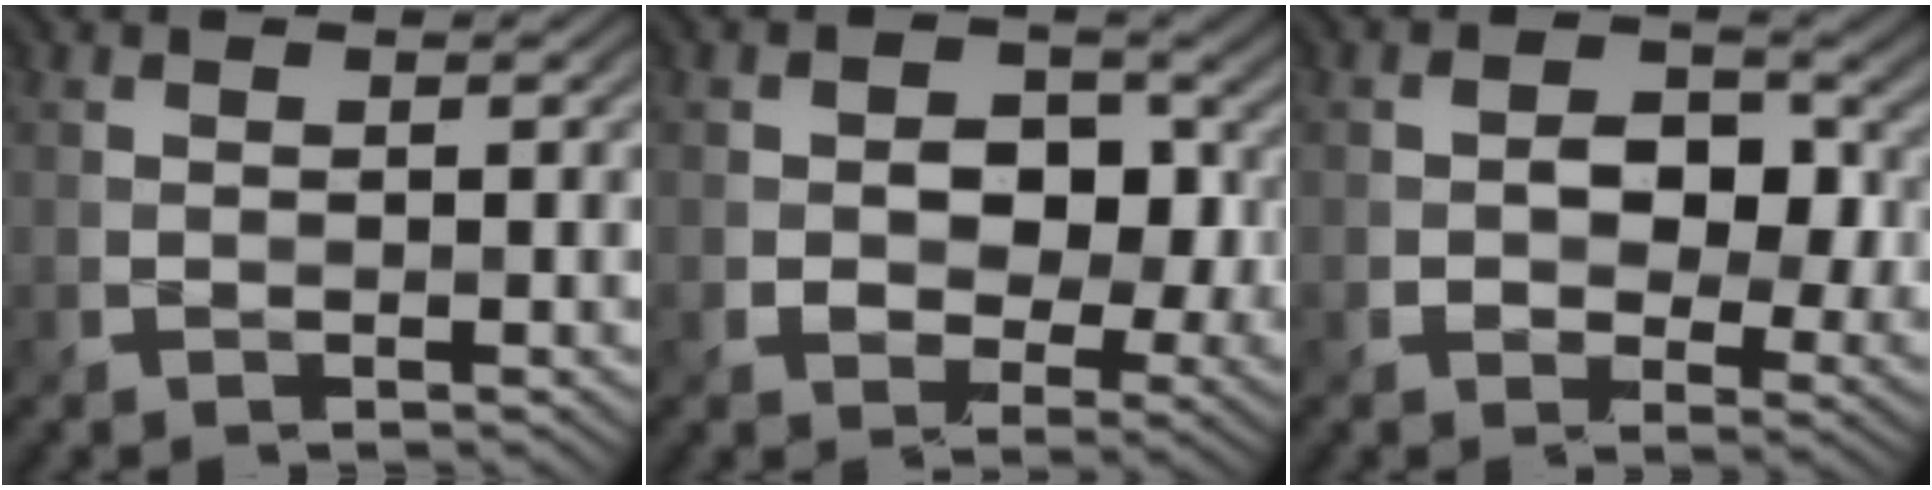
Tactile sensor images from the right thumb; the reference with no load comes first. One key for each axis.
{"total": 8.7, "fx": 1.0, "fy": 6.7, "fz": 5.4, "tx": -0.078, "ty": -0.019, "tz": 0.010}
{"total": 6.6, "fx": 0.9, "fy": 5.0, "fz": 4.2, "tx": -0.067, "ty": -0.010, "tz": 0.008}